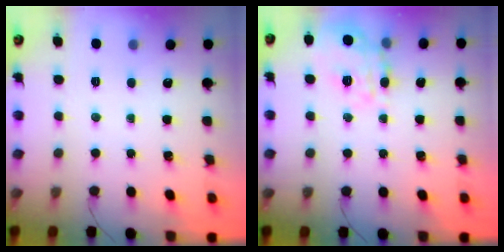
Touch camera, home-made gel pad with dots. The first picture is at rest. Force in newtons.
{"total": 15.0, "press": 14.9, "slide": 1.2}